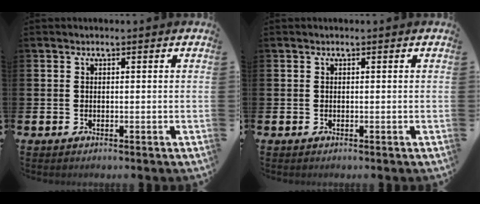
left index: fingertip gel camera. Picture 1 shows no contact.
{"total": 0.0}